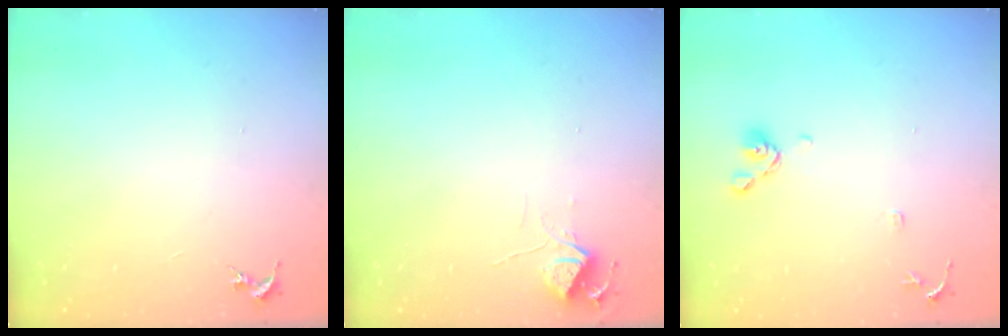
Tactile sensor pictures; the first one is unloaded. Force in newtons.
{"total": 6.0, "press": 6.0, "slide": 0.7}
{"total": 8.3, "press": 8.0, "slide": 2.1}